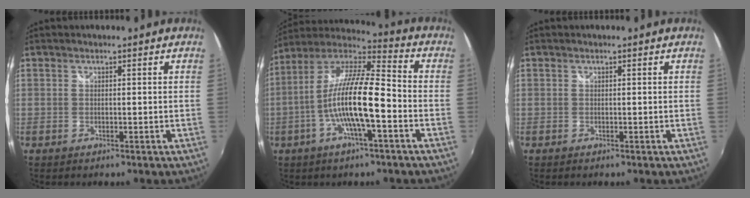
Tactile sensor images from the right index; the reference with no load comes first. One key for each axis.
{"total": 15.4, "fx": -4.2, "fy": 2.6, "fz": 14.6, "tx": -0.268, "ty": 0.001, "tz": -0.081}
{"total": 0.0}